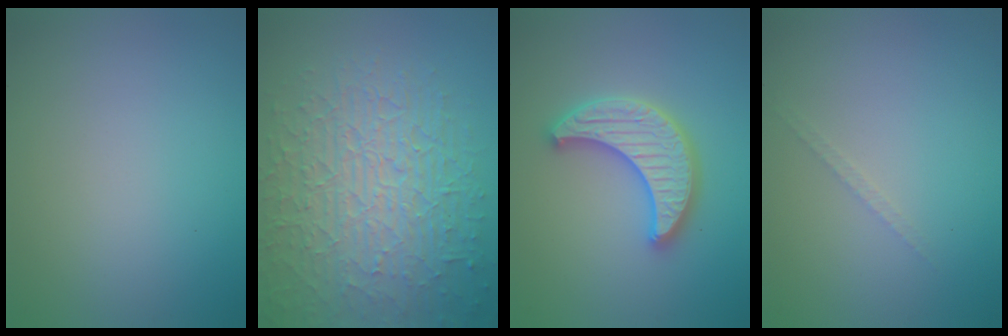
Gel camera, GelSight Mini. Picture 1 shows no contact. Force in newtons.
{"total": 10.1, "press": 6.6, "slide": 7.6}
{"total": 5.3, "press": 5.2, "slide": 0.9}
{"total": 0.8, "press": 0.8, "slide": 0.0}